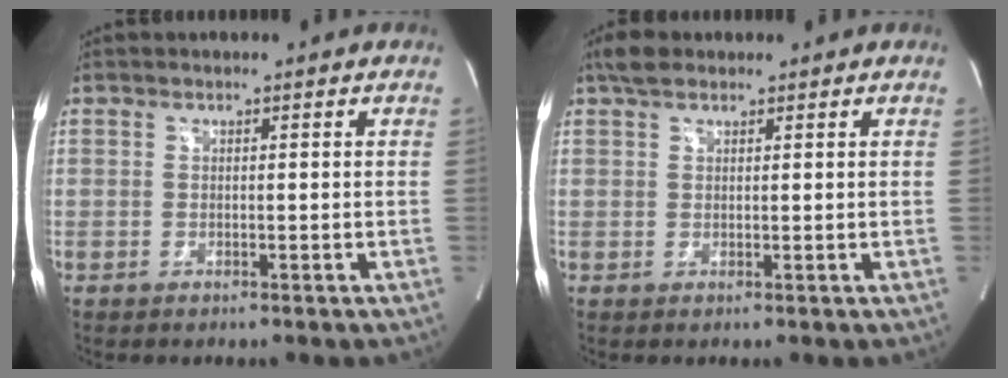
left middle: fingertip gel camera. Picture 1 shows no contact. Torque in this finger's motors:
{"motor_torque": [0.30, -0.20, -0.06, 0.03]}